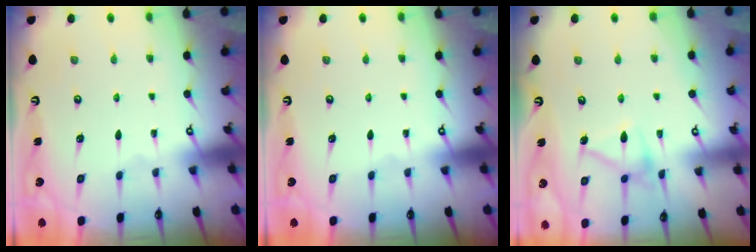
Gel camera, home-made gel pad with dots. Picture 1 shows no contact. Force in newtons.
{"total": 0.0}
{"total": 13.3, "press": 13.3, "slide": 0.4}